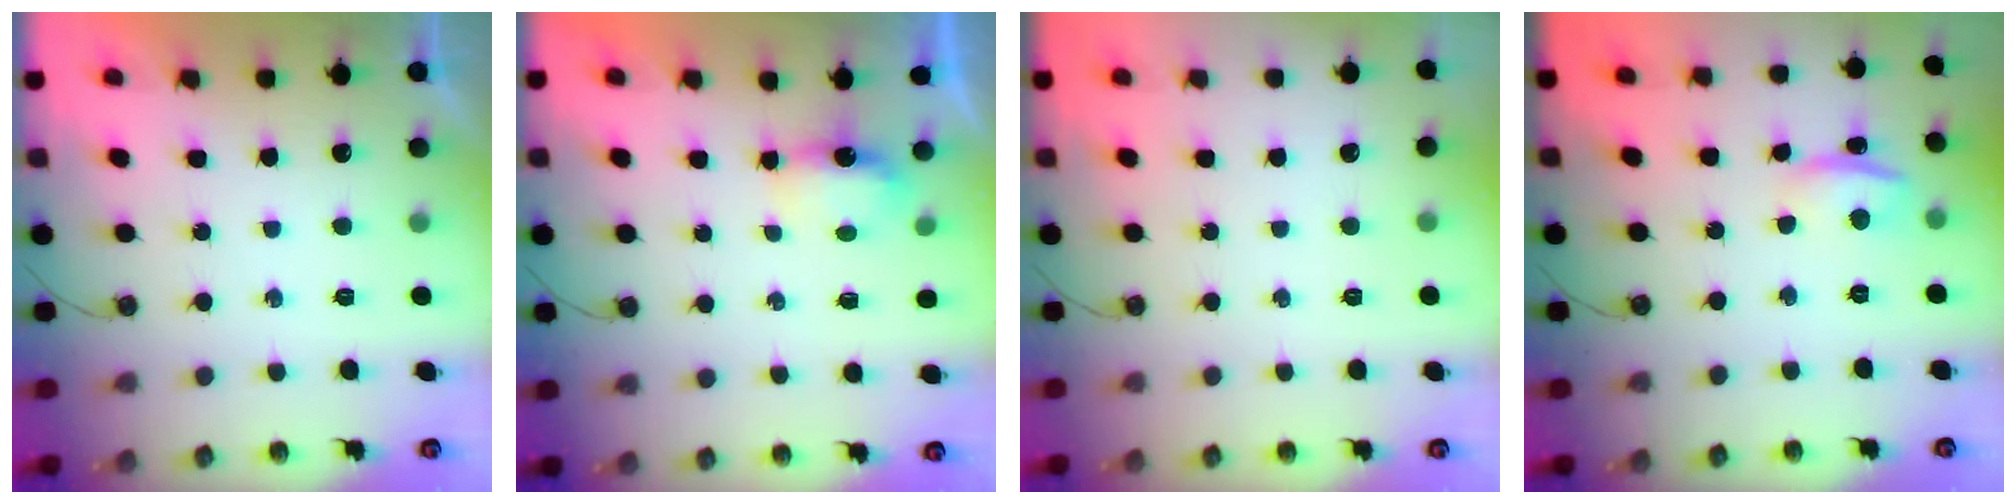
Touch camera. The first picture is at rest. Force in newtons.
{"total": 11.1, "press": 5.0, "slide": 9.9}
{"total": 0.0}
{"total": 3.4, "press": 2.7, "slide": 2.1}